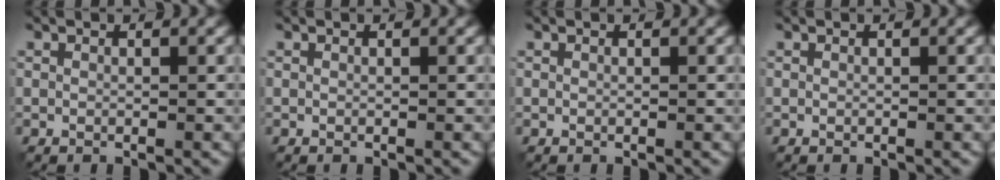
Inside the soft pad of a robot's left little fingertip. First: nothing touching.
{"total": 0.0}
{"total": 0.0}
{"total": 0.0}